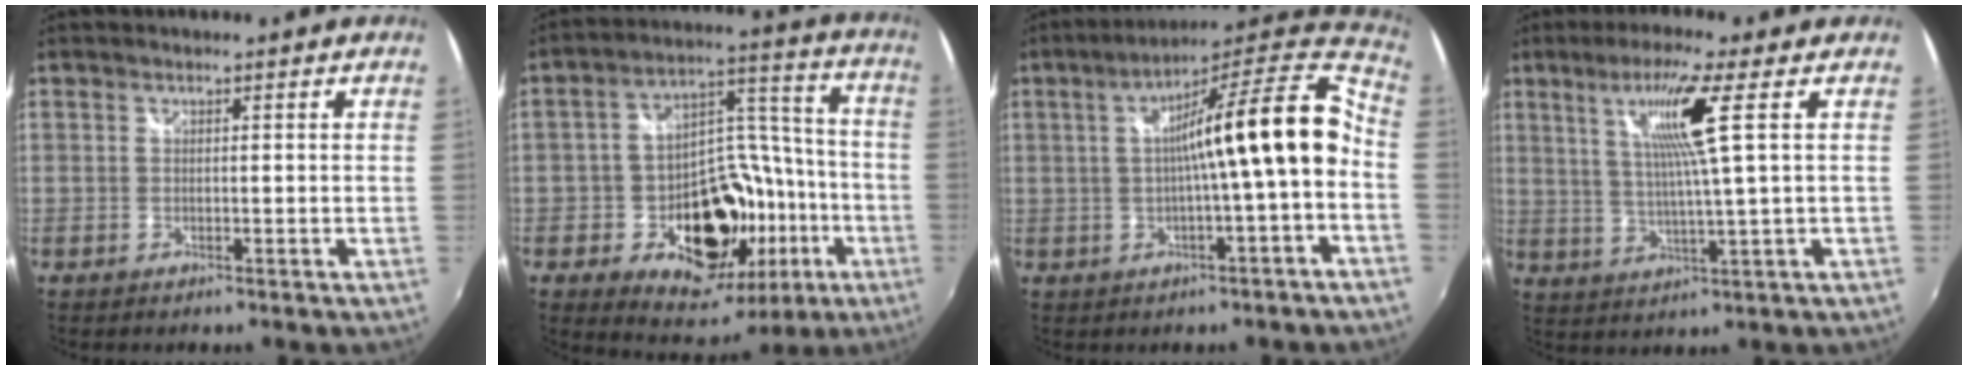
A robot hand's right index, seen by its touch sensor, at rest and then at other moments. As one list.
[{"total": 21.7, "force": [-7.5, 15.0, 13.8], "torque": [-0.260, 0.038, -0.090]}, {"total": 17.2, "force": [-1.1, 2.0, 17.1], "torque": [-0.243, 0.031, -0.014]}, {"total": 9.4, "force": [3.5, -0.9, 8.7], "torque": [-0.152, -0.002, 0.067]}]